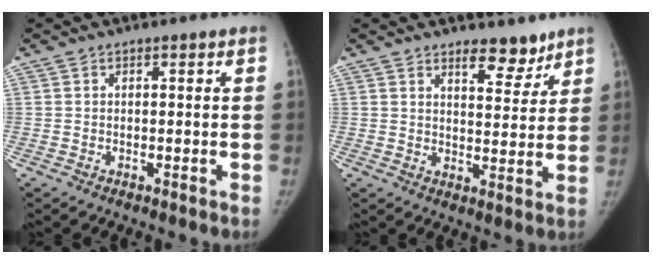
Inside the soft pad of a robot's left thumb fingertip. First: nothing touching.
{"total": 6.3, "force": [4.8, 2.8, 2.9], "torque": [-0.012, -0.035, 0.071]}